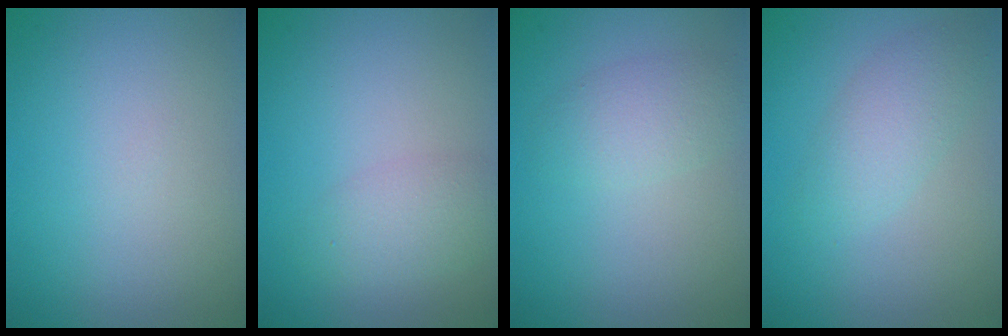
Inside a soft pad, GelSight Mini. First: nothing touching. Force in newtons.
{"total": 2.4, "press": 2.4, "slide": 0.1}
{"total": 2.4, "press": 2.4, "slide": 0.1}
{"total": 2.8, "press": 2.8, "slide": 0.2}